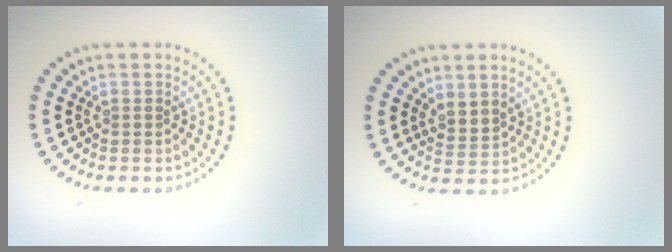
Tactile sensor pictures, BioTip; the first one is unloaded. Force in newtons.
{"total": 1.8, "press": 1.4, "slide": 1.2}